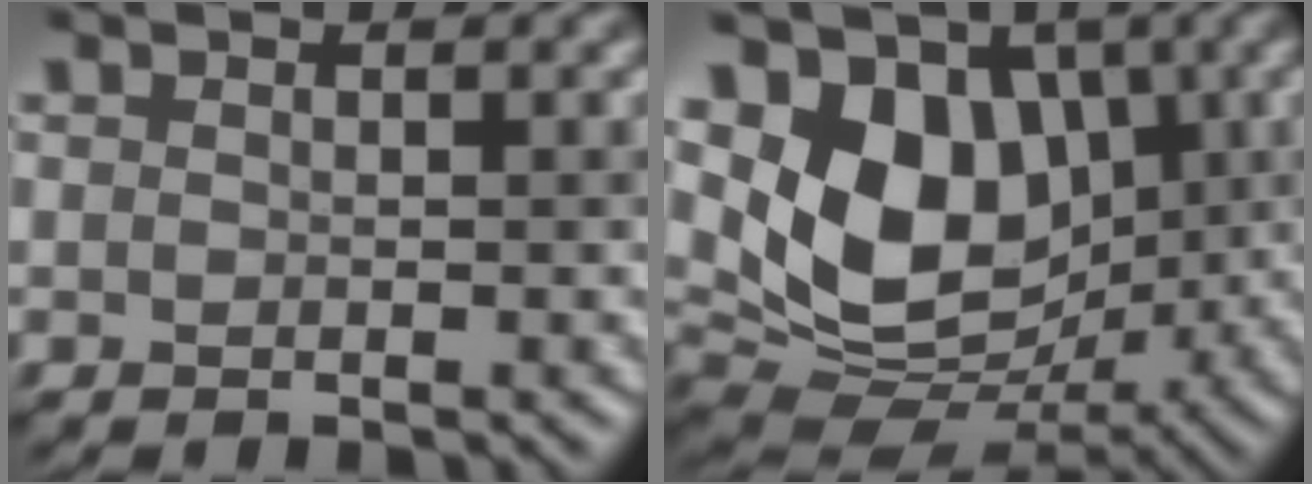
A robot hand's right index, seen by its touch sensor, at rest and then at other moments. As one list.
[{"total": 9.6, "force": [2.2, 7.2, 6.0], "torque": [-0.117, -0.026, 0.039]}]